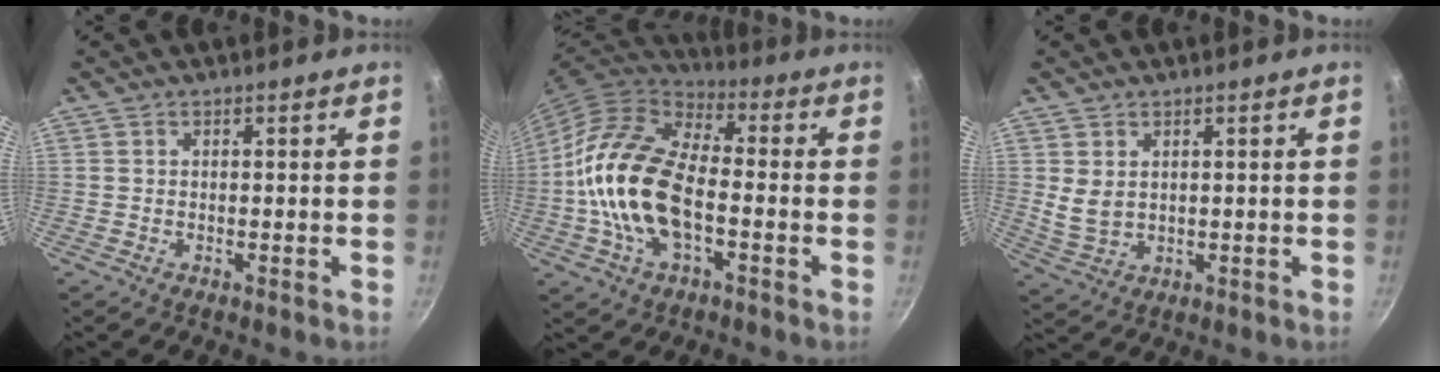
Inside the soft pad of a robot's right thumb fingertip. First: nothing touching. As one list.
[{"total": 19.0, "force": [-3.1, 10.4, 15.5], "torque": [-0.279, 0.032, -0.071]}, {"total": 4.3, "force": [1.4, 2.9, 2.8], "torque": [-0.048, -0.015, 0.037]}]